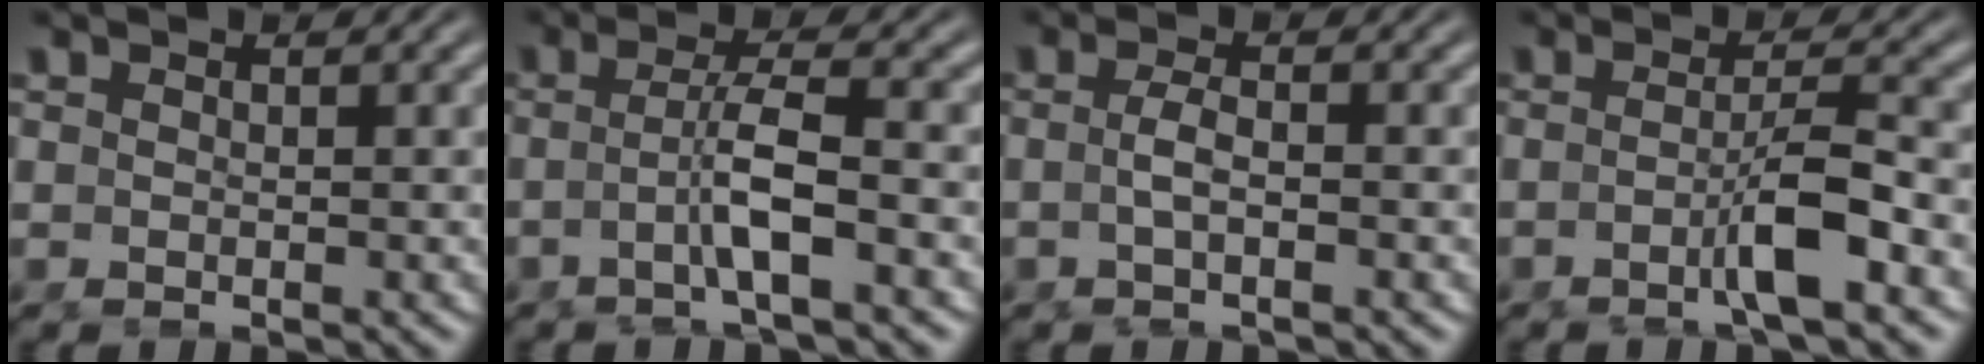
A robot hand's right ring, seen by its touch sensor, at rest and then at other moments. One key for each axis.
{"total": 3.3, "fx": -1.2, "fy": -0.4, "fz": 3.0, "tx": -0.056, "ty": -0.005, "tz": -0.016}
{"total": 1.9, "fx": -0.8, "fy": -0.5, "fz": 1.6, "tx": -0.037, "ty": -0.010, "tz": -0.009}
{"total": 3.5, "fx": -1.7, "fy": -0.5, "fz": 3.0, "tx": -0.038, "ty": 0.003, "tz": -0.032}